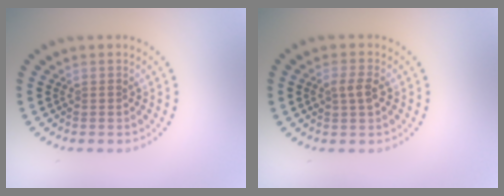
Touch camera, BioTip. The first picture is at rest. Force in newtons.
{"total": 1.8, "press": 1.7, "slide": 0.2}